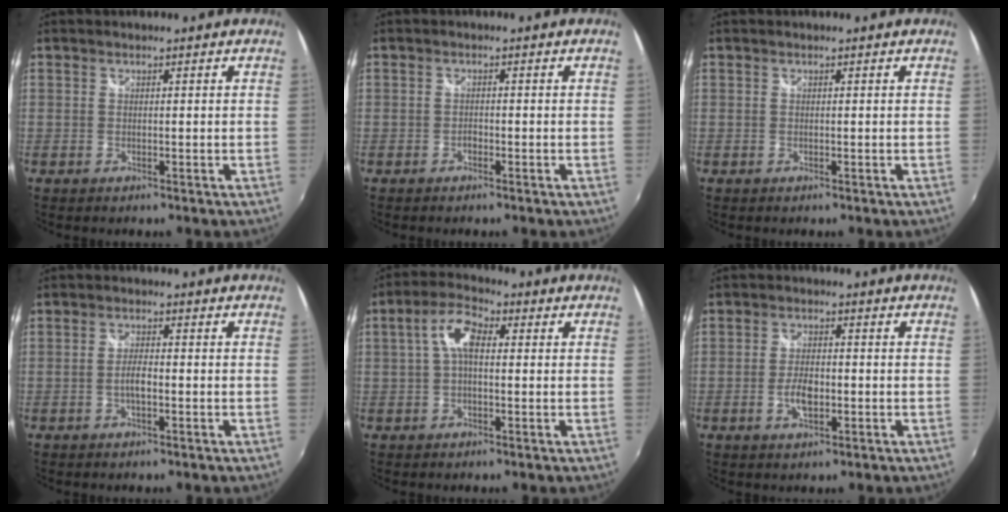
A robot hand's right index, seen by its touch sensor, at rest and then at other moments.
{"total": 1.0, "force": [-0.7, 0.6, 0.3], "torque": [-0.006, -0.001, -0.014]}
{"total": 0.0}
{"total": 2.9, "force": [-0.9, 0.8, 2.6], "torque": [-0.052, 0.001, -0.019]}
{"total": 6.1, "force": [0.6, 2.9, 5.3], "torque": [-0.107, 0.020, 0.009]}
{"total": 4.9, "force": [-1.4, 2.4, 4.0], "torque": [-0.083, -0.001, -0.025]}